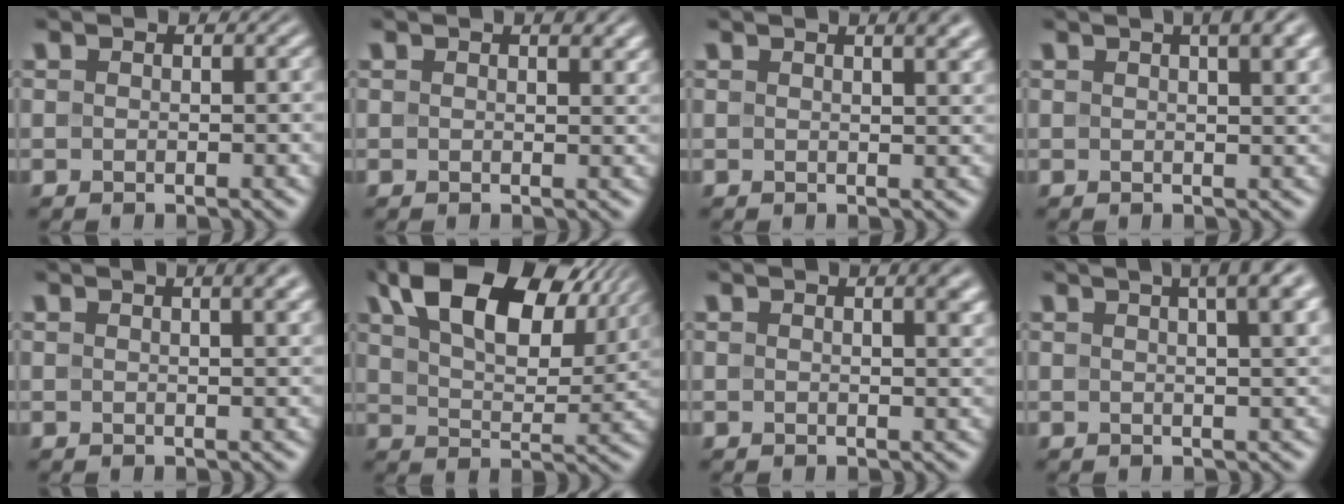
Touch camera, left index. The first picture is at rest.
{"total": 1.8, "force": [1.1, 0.5, 1.2], "torque": [-0.010, -0.001, 0.019]}
{"total": 4.7, "force": [2.6, 1.9, 3.4], "torque": [-0.014, 0.023, 0.008]}
{"total": 5.7, "force": [2.9, 2.1, 4.4], "torque": [-0.032, 0.024, 0.013]}
{"total": 5.1, "force": [2.7, 2.1, 3.8], "torque": [-0.021, 0.026, 0.004]}
{"total": 13.7, "force": [7.7, 7.0, 8.9], "torque": [-0.144, 0.027, 0.124]}
{"total": 3.8, "force": [1.8, 1.4, 3.0], "torque": [-0.019, 0.011, 0.015]}
{"total": 7.6, "force": [3.7, 2.8, 6.0], "torque": [-0.037, 0.044, 0.020]}